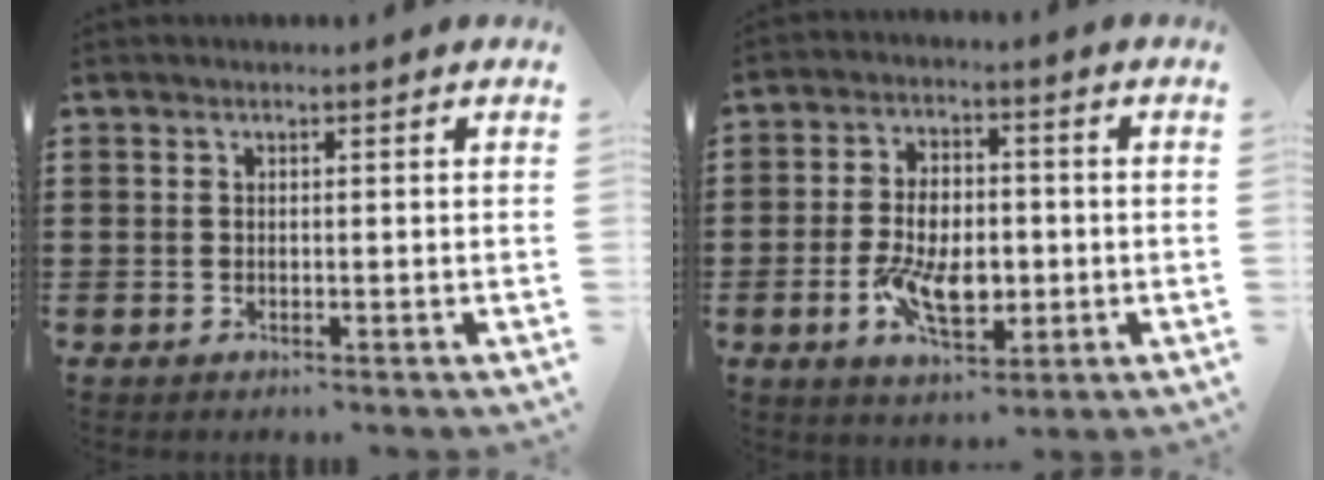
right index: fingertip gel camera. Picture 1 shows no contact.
{"total": 9.2, "force": [-2.0, 5.0, 7.5], "torque": [-0.143, 0.003, -0.036]}